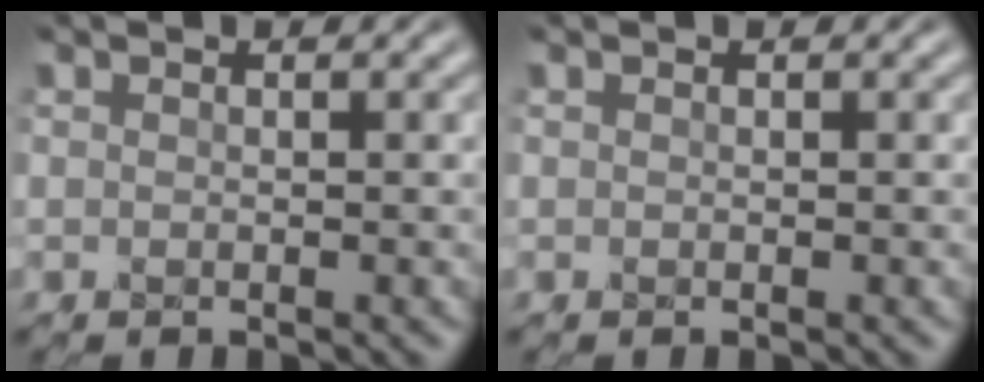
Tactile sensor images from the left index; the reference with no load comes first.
{"total": 0.0}